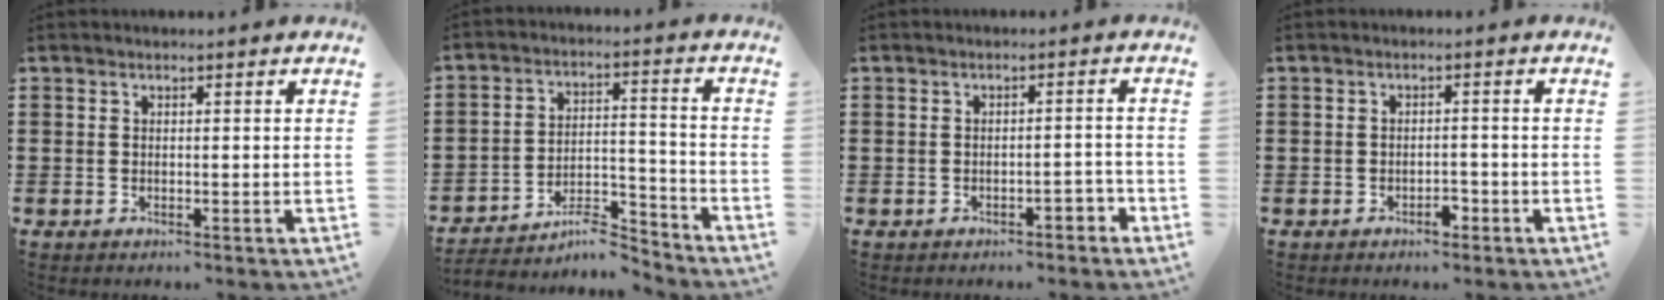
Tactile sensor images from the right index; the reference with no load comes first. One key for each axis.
{"total": 6.6, "fx": -5.9, "fy": 1.5, "fz": 2.6, "tx": -0.035, "ty": 0.012, "tz": -0.110}
{"total": 2.2, "fx": -1.6, "fy": 0.6, "fz": 1.3, "tx": -0.026, "ty": 0.004, "tz": -0.034}
{"total": 2.0, "fx": -1.4, "fy": 0.8, "fz": 1.2, "tx": -0.025, "ty": -0.002, "tz": -0.028}